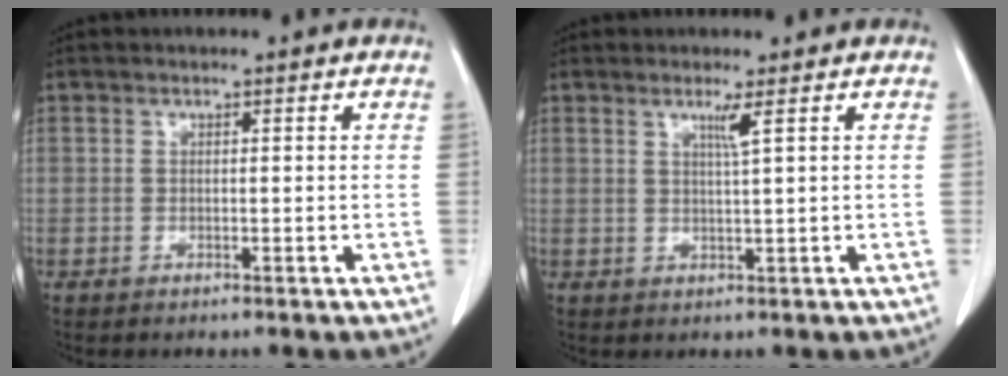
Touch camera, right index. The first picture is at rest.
{"total": 2.0, "force": [1.0, -0.7, 1.6], "torque": [-0.033, -0.008, 0.021]}